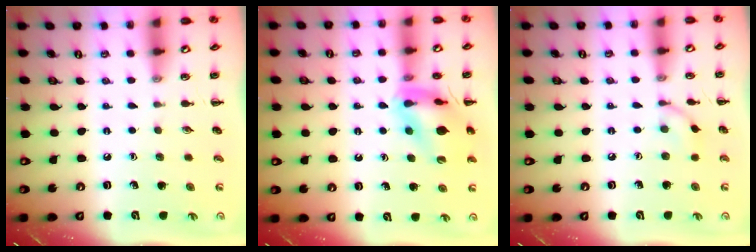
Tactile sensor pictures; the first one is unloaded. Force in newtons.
{"total": 13.7, "press": 13.5, "slide": 1.9}
{"total": 5.9, "press": 5.8, "slide": 1.1}